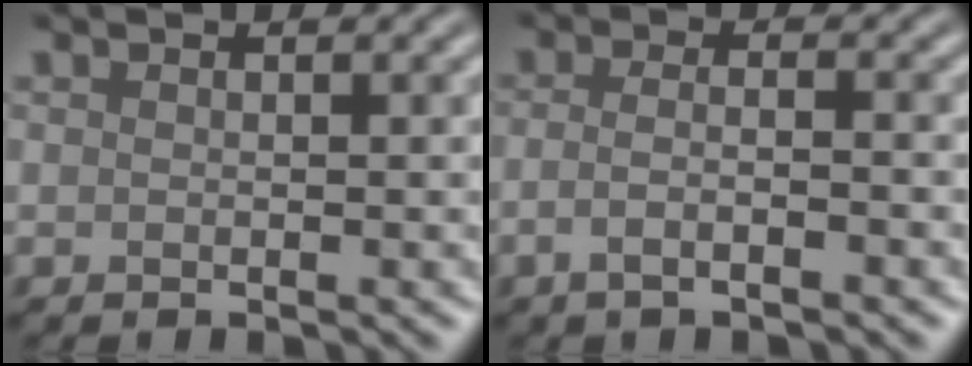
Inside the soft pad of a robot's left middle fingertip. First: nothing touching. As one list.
[{"total": 2.6, "force": [-1.1, 0.9, 2.2], "torque": [-0.034, -0.002, -0.026]}]